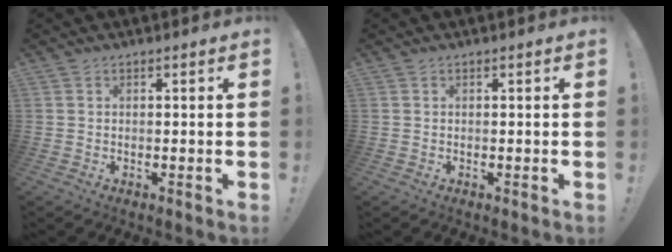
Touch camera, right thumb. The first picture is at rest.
{"total": 0.0}